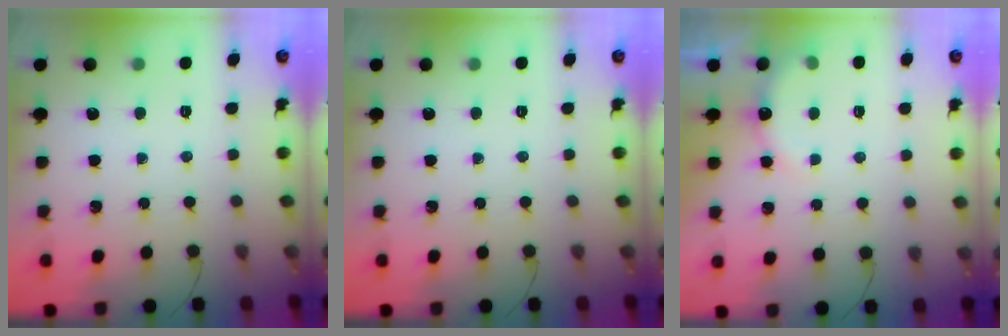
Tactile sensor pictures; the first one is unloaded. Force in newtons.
{"total": 0.0}
{"total": 7.5, "press": 7.4, "slide": 1.3}